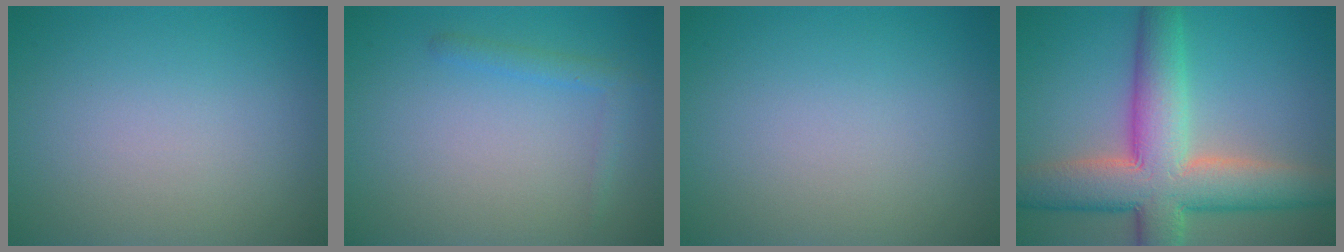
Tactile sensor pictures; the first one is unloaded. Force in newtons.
{"total": 1.5, "press": 1.5, "slide": 0.1}
{"total": 0.0}
{"total": 10.3, "press": 10.2, "slide": 0.6}